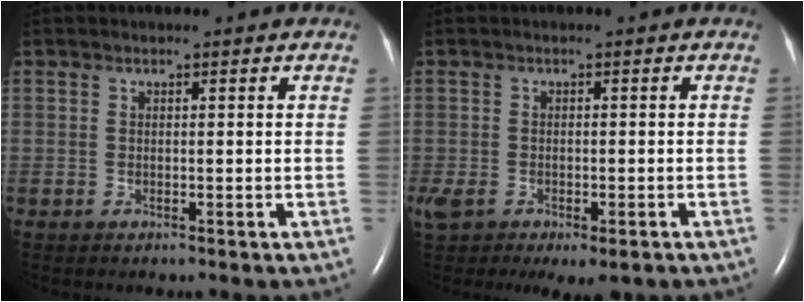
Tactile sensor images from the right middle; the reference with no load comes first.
{"total": 9.6, "force": [-5.6, 4.4, 6.5], "torque": [-0.135, -0.013, -0.079]}